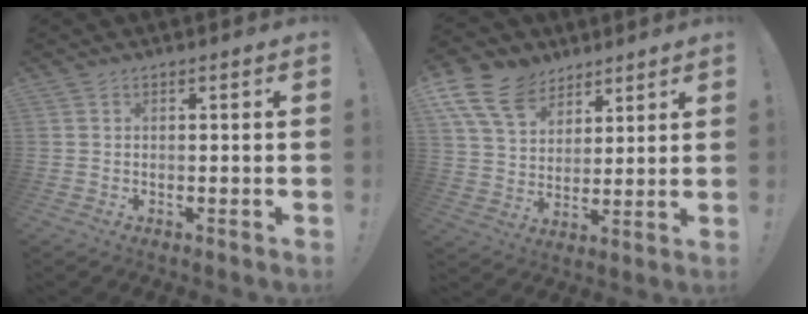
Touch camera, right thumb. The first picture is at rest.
{"total": 14.8, "force": [9.2, 9.6, 6.4], "torque": [-0.122, -0.051, 0.180]}